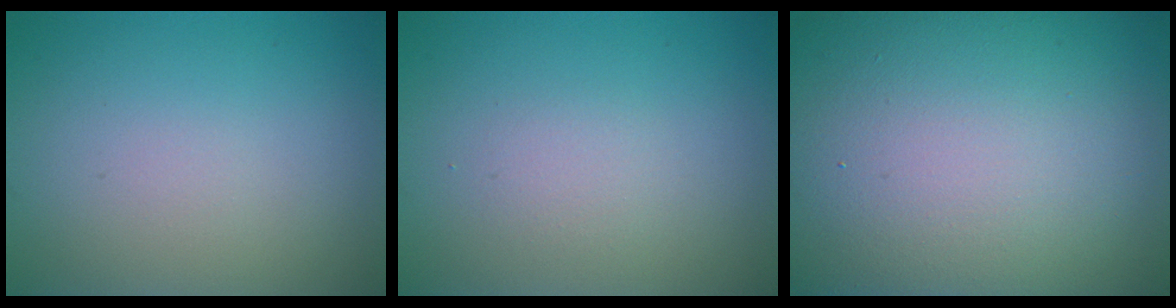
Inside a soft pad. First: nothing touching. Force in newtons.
{"total": 1.2, "press": 1.2, "slide": 0.1}
{"total": 26.6, "press": 26.5, "slide": 1.2}